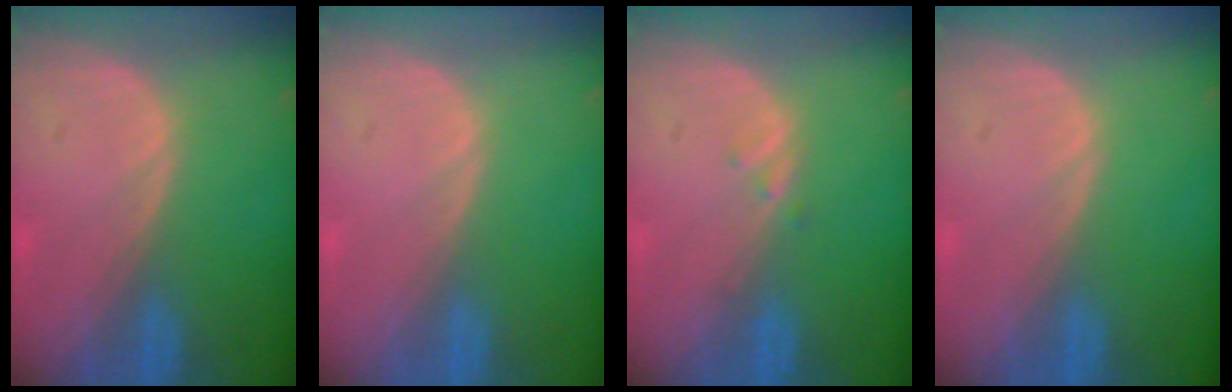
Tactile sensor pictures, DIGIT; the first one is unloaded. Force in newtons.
{"total": 0.0}
{"total": 0.8, "press": 0.8, "slide": 0.1}
{"total": 0.0}